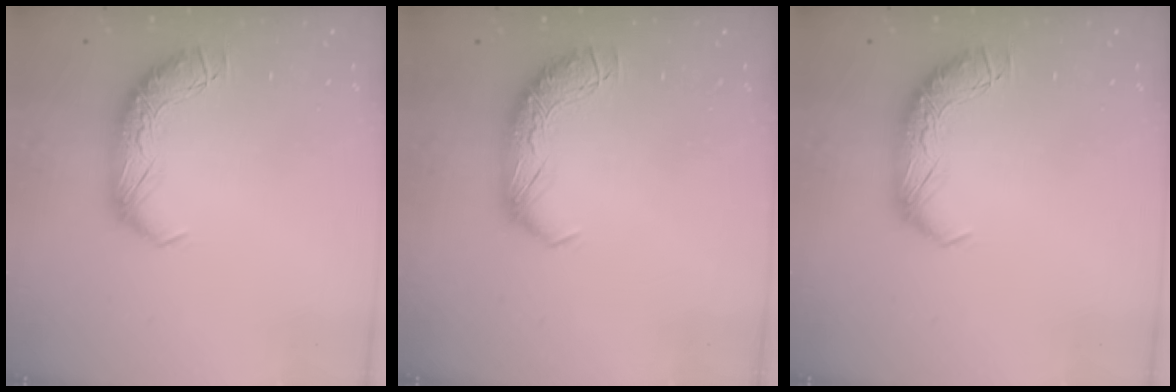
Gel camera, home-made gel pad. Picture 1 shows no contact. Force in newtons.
{"total": 0.0}
{"total": 0.0}